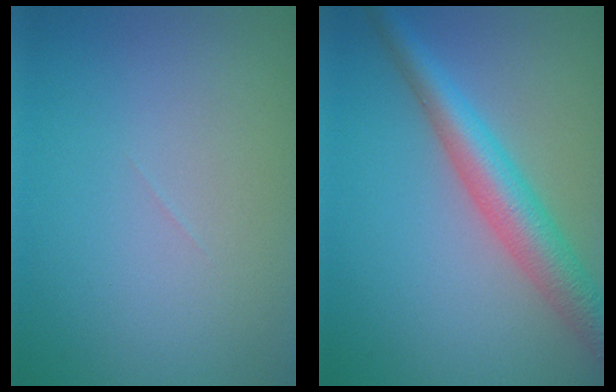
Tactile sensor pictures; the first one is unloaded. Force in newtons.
{"total": 5.7, "press": 5.6, "slide": 0.2}